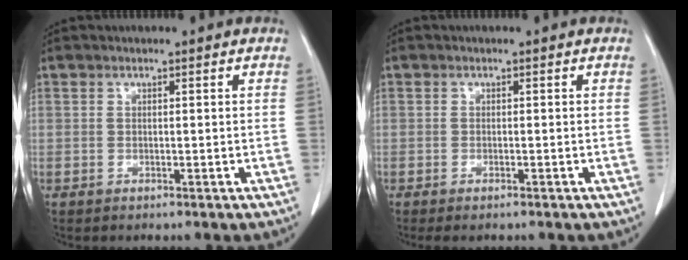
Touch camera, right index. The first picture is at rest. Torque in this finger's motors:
{"motor_torque": [0.19, -0.17, 0.08, 0.02]}